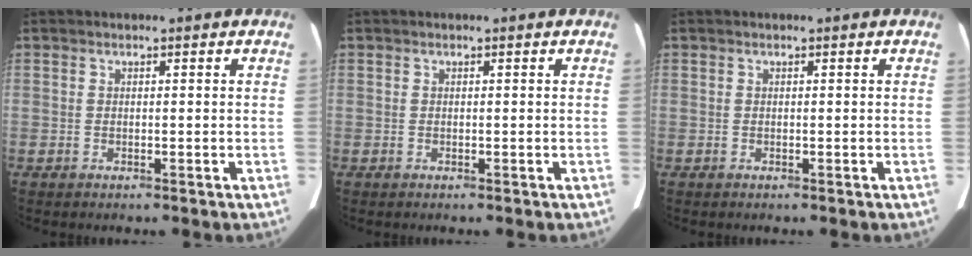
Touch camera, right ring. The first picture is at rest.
{"total": 0.0}
{"total": 0.0}